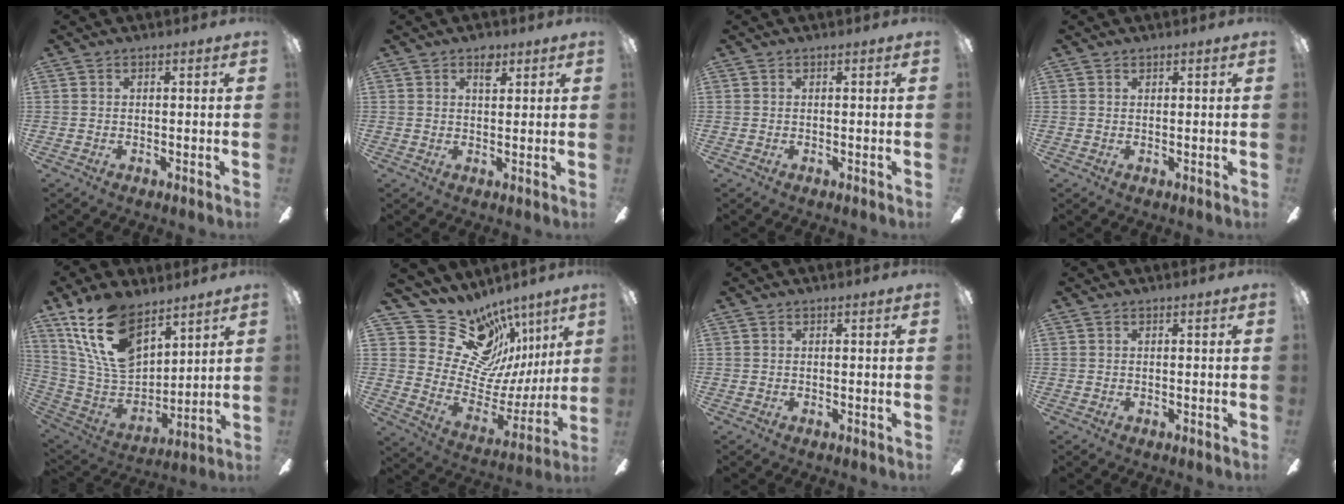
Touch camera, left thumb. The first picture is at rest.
{"total": 4.1, "force": [2.5, 2.2, 2.3], "torque": [-0.018, -0.010, 0.039]}
{"total": 0.0}
{"total": 0.6, "force": [0.5, 0.3, 0.2], "torque": [-0.004, 0.000, 0.010]}
{"total": 20.1, "force": [12.4, 10.6, 11.8], "torque": [-0.248, -0.057, 0.227]}
{"total": 20.2, "force": [13.9, 12.6, 7.5], "torque": [-0.123, -0.108, 0.270]}
{"total": 0.0}
{"total": 0.0}